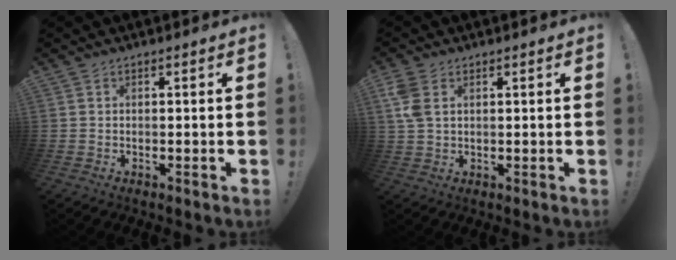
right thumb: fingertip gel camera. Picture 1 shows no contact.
{"total": 5.7, "force": [2.4, 3.4, 4.0], "torque": [-0.086, -0.003, 0.044]}